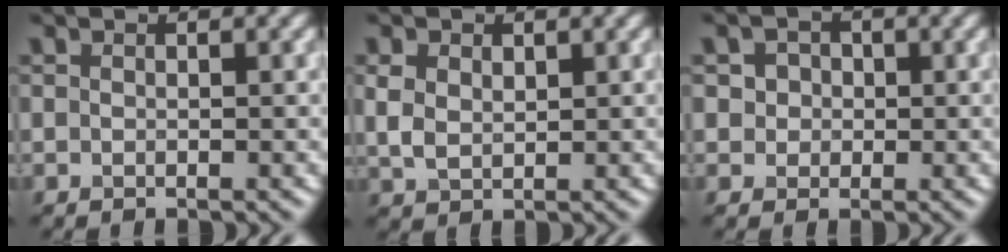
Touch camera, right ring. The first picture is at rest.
{"total": 2.4, "force": [0.9, 1.8, 1.5], "torque": [-0.035, -0.002, 0.021]}
{"total": 2.8, "force": [0.8, 2.4, 1.2], "torque": [-0.013, 0.009, 0.007]}